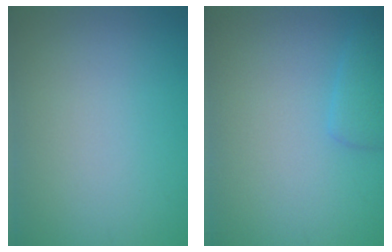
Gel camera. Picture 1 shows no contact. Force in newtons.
{"total": 1.8, "press": 1.8, "slide": 0.2}